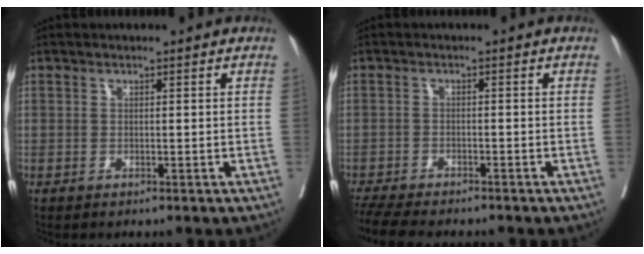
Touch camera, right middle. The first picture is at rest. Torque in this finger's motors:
{"motor_torque": [0.31, -0.32, 0.08, 0.05]}